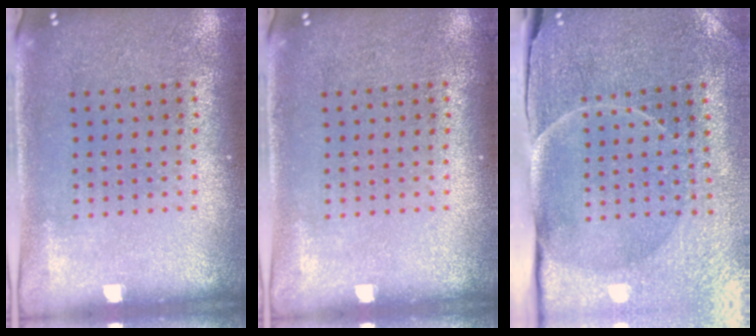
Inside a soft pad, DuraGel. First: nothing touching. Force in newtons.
{"total": 0.0}
{"total": 3.8, "press": 3.7, "slide": 0.7}